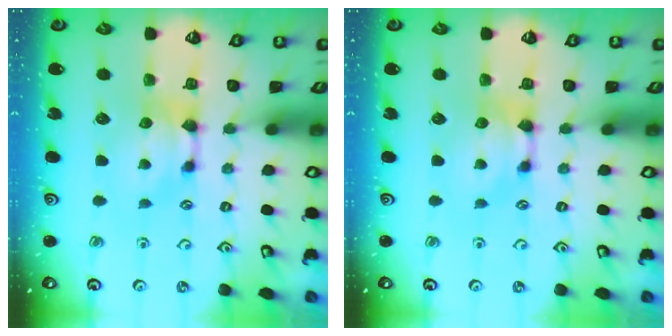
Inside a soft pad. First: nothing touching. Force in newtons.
{"total": 0.0}